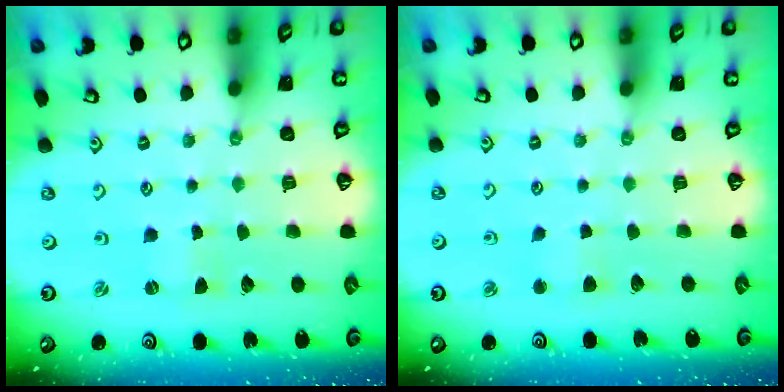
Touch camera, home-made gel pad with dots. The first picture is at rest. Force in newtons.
{"total": 2.9, "press": 2.8, "slide": 0.4}